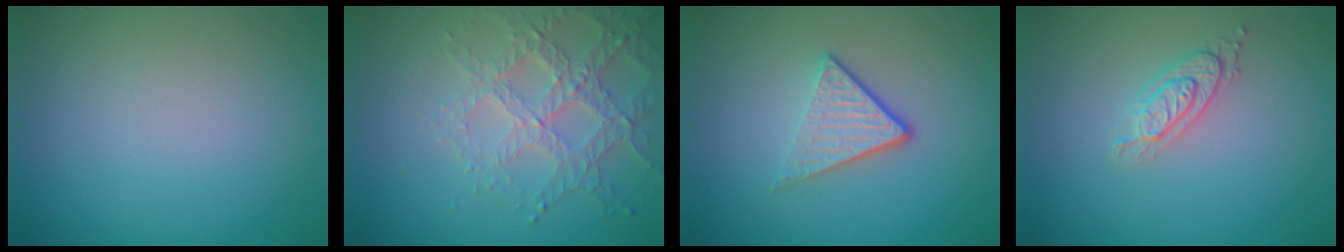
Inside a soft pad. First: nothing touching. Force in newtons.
{"total": 3.9, "press": 3.7, "slide": 1.3}
{"total": 3.6, "press": 2.5, "slide": 2.7}
{"total": 2.1, "press": 2.1, "slide": 0.4}